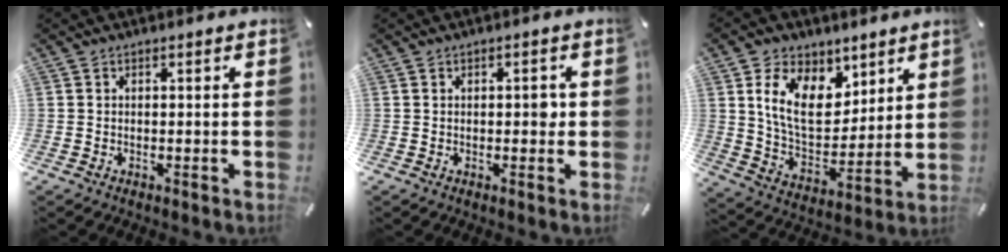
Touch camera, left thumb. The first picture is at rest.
{"total": 2.4, "force": [0.1, 1.3, 2.0], "torque": [-0.021, -0.002, -0.003]}
{"total": 14.2, "force": [6.8, 9.6, 7.9], "torque": [-0.146, -0.029, 0.130]}